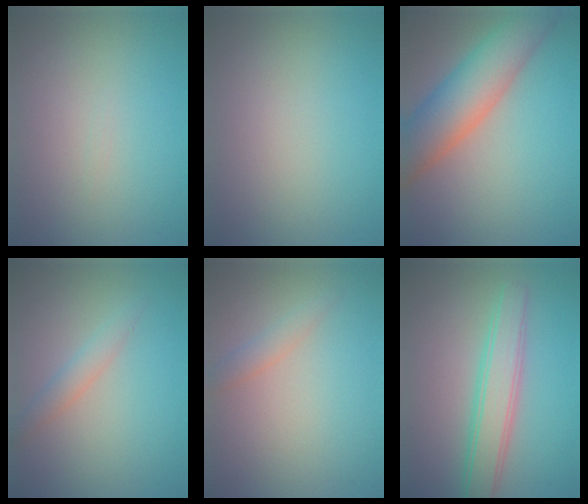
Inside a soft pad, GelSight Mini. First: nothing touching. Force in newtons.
{"total": 0.0}
{"total": 8.3, "press": 8.3, "slide": 0.5}
{"total": 1.6, "press": 1.6, "slide": 0.2}
{"total": 1.5, "press": 1.5, "slide": 0.0}
{"total": 4.3, "press": 4.3, "slide": 0.1}